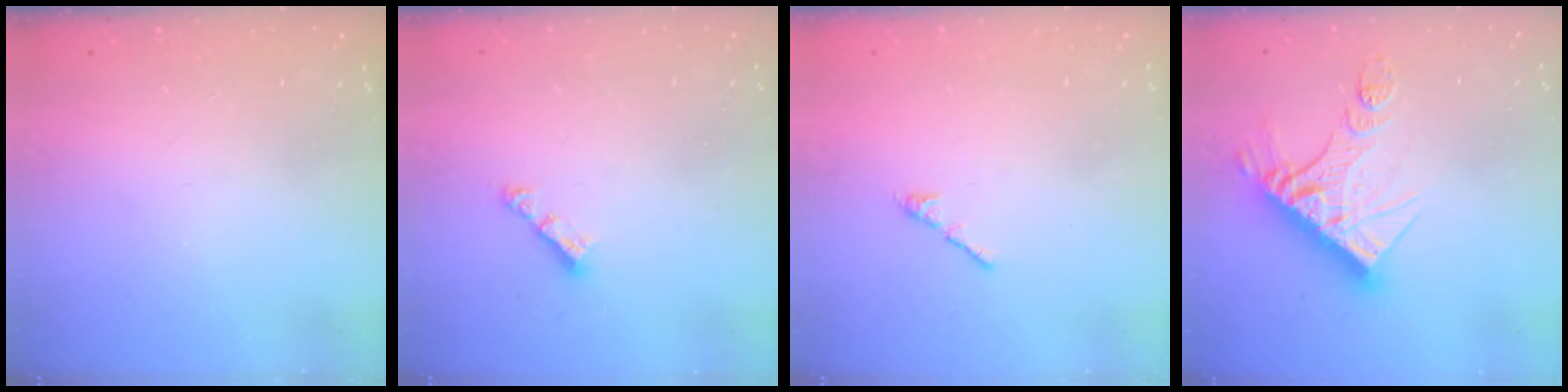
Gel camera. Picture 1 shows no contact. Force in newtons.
{"total": 3.8, "press": 3.8, "slide": 0.2}
{"total": 2.7, "press": 2.6, "slide": 0.7}
{"total": 14.5, "press": 14.4, "slide": 1.6}